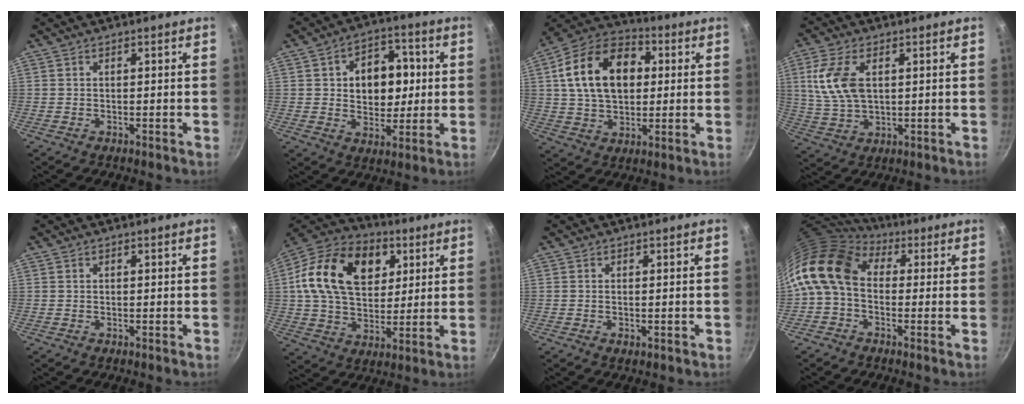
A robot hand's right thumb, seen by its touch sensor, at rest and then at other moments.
{"total": 12.8, "force": [1.7, 9.2, 8.7], "torque": [-0.082, 0.006, 0.023]}
{"total": 18.8, "force": [3.6, 12.8, 13.3], "torque": [-0.199, 0.020, 0.049]}
{"total": 10.4, "force": [2.5, 5.9, 8.2], "torque": [-0.163, -0.007, 0.053]}
{"total": 0.0}
{"total": 22.8, "force": [6.8, 15.5, 15.3], "torque": [-0.241, 0.003, 0.106]}
{"total": 1.2, "force": [-0.3, 0.6, 1.0], "torque": [-0.016, -0.002, -0.004]}
{"total": 12.8, "force": [1.3, 9.3, 8.7], "torque": [-0.155, 0.021, -0.001]}